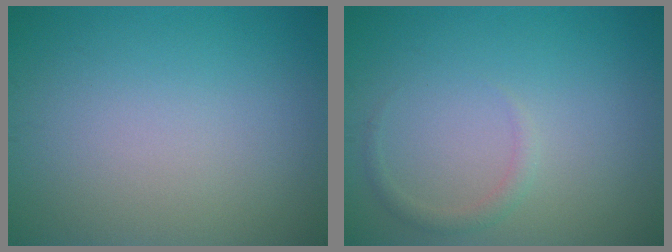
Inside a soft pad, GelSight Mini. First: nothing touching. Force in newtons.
{"total": 1.2, "press": 1.2, "slide": 0.0}